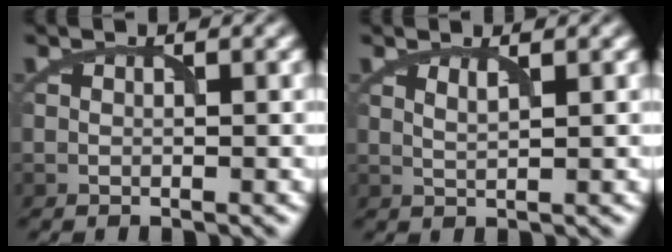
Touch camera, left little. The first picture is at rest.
{"total": 1.1, "force": [0.7, 0.2, 0.8], "torque": [-0.017, -0.002, 0.013]}